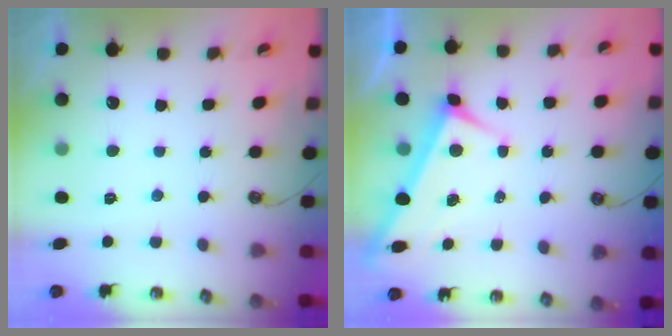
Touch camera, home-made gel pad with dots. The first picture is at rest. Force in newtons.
{"total": 3.7, "press": 3.7, "slide": 0.5}